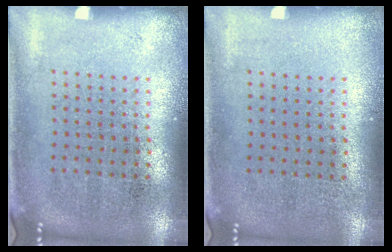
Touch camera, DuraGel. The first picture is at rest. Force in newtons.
{"total": 0.0}